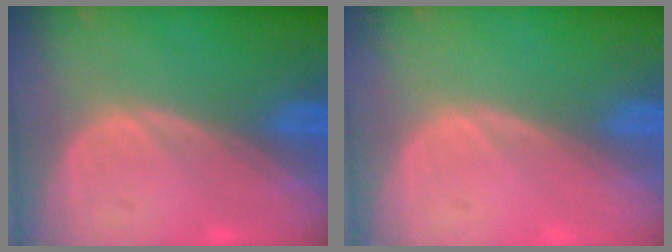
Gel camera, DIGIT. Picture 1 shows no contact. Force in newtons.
{"total": 0.0}